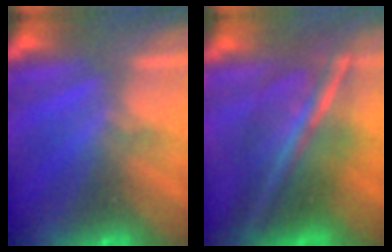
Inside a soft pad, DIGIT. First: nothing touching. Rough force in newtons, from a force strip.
{"total": 7.8}